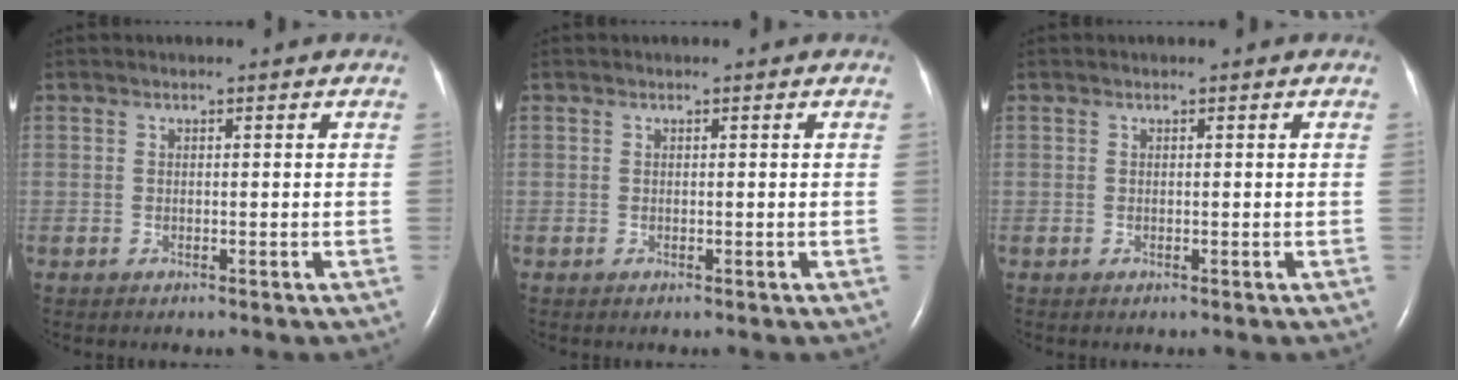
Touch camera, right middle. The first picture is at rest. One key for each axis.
{"total": 0.0}
{"total": 0.0}